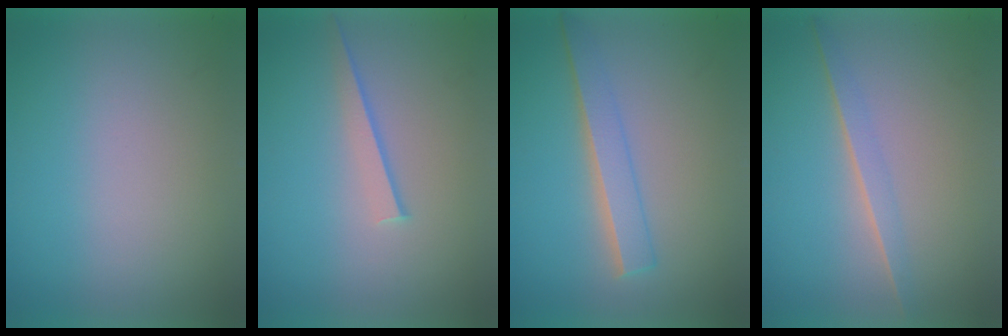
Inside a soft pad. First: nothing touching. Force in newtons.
{"total": 1.1}
{"total": 2.2}
{"total": 1.3}